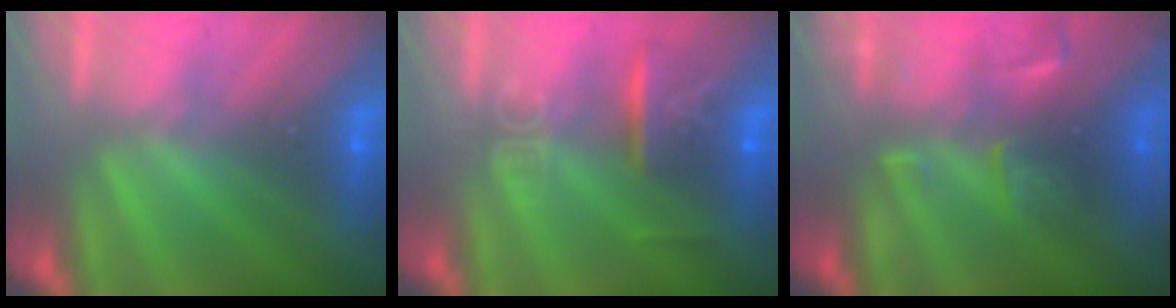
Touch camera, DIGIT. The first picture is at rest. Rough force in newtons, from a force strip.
{"total": 7.4}
{"total": 2.7}